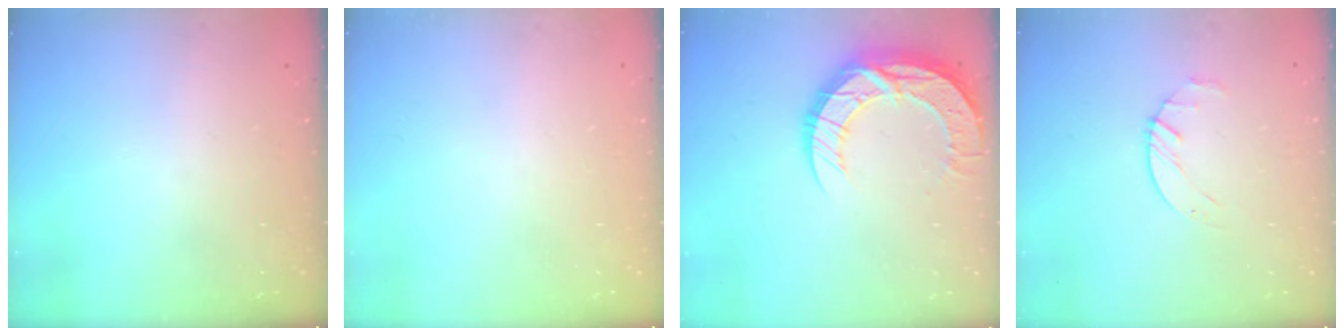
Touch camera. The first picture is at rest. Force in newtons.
{"total": 0.0}
{"total": 15.6, "press": 15.6, "slide": 1.1}
{"total": 2.2, "press": 2.2, "slide": 0.4}